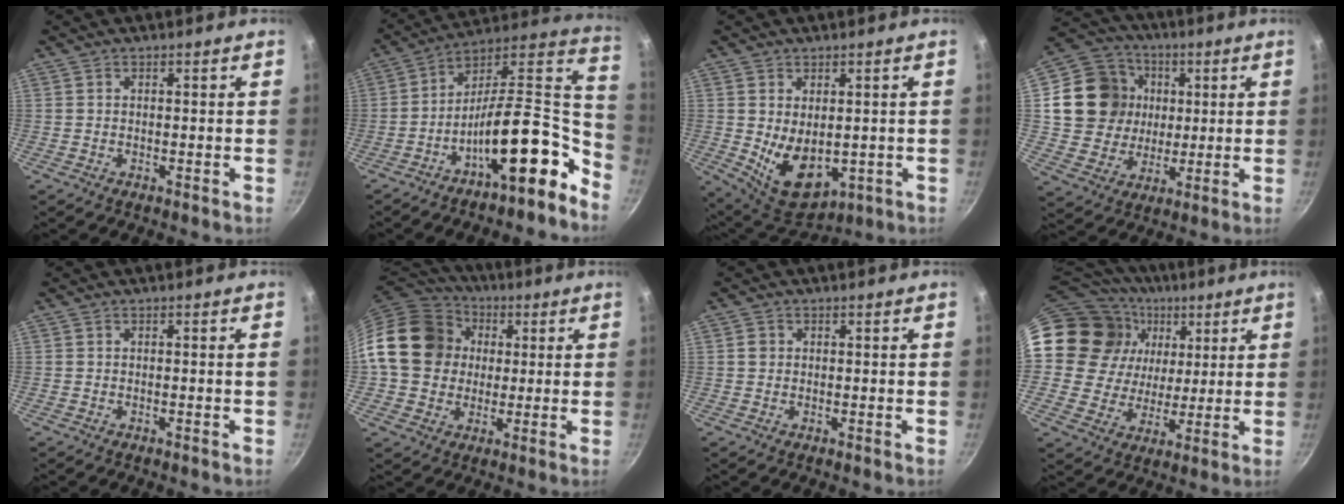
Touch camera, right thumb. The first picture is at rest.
{"total": 18.5, "force": [-9.3, 6.6, 14.6], "torque": [-0.181, 0.084, -0.171]}
{"total": 10.7, "force": [-0.6, 6.9, 8.1], "torque": [-0.110, -0.021, 0.017]}
{"total": 16.4, "force": [2.7, 14.8, 6.6], "torque": [-0.100, 0.011, 0.048]}
{"total": 0.6, "force": [-0.2, 0.0, 0.5], "torque": [-0.018, 0.005, -0.001]}
{"total": 17.7, "force": [2.1, 15.1, 8.9], "torque": [-0.138, 0.029, 0.029]}
{"total": 1.5, "force": [0.1, 1.4, 0.5], "torque": [-0.005, 0.006, 0.001]}
{"total": 21.0, "force": [6.7, 17.8, 8.8], "torque": [-0.150, 0.010, 0.120]}